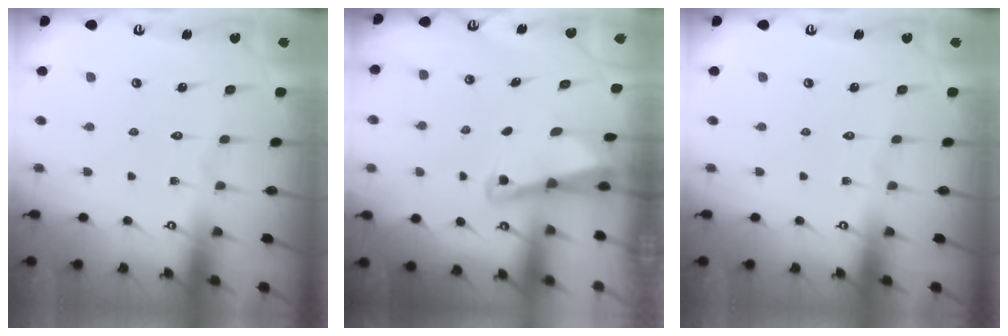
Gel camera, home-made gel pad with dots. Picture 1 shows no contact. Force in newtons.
{"total": 2.6, "press": 2.5, "slide": 0.6}
{"total": 0.0}